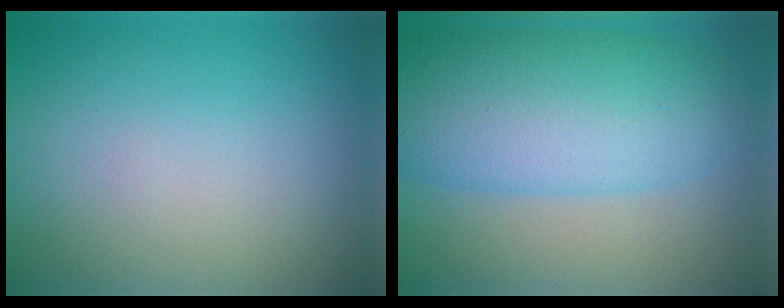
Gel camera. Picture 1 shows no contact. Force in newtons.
{"total": 9.2, "press": 9.2, "slide": 0.2}